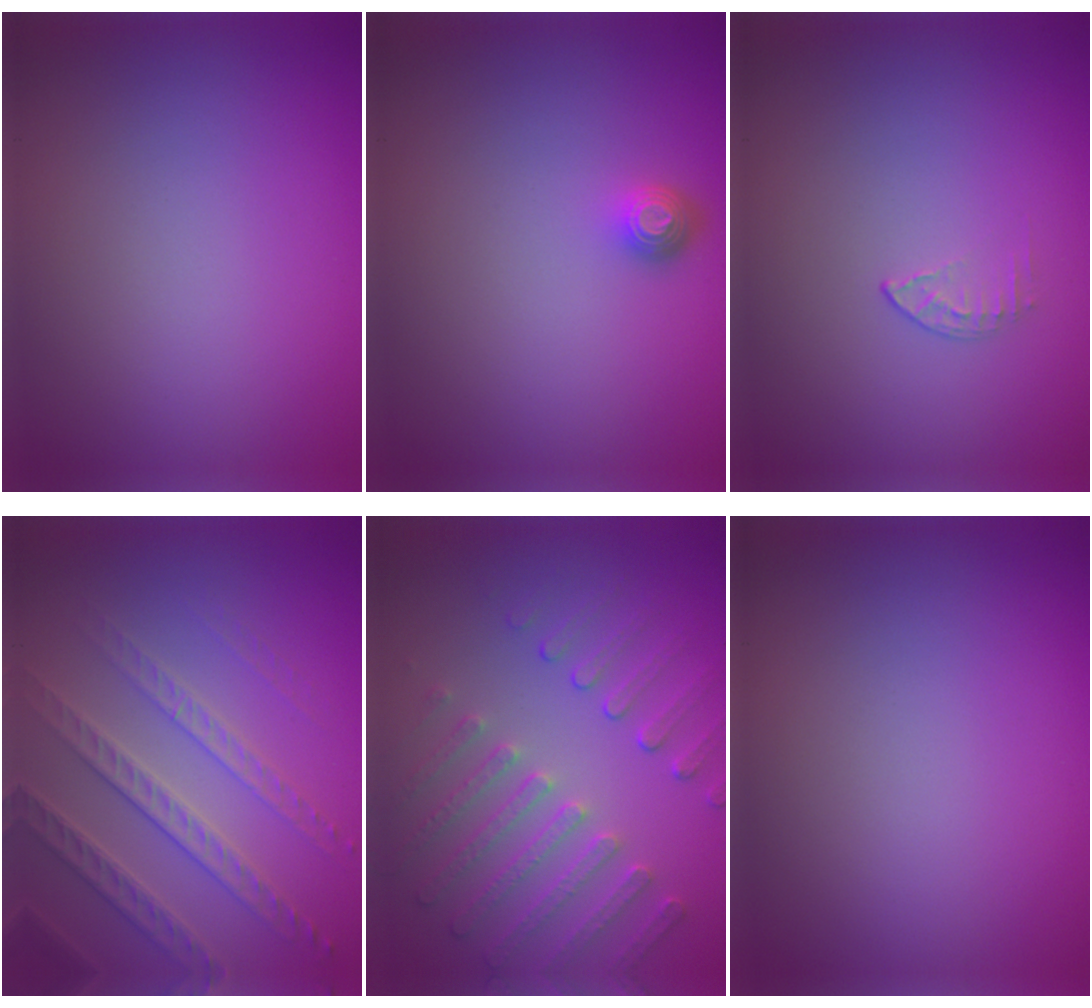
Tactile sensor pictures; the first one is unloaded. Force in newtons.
{"total": 1.4, "press": 1.1, "slide": 0.9}
{"total": 0.8, "press": 0.6, "slide": 0.6}
{"total": 4.4, "press": 3.9, "slide": 2.1}
{"total": 5.1, "press": 3.8, "slide": 3.3}
{"total": 0.0}